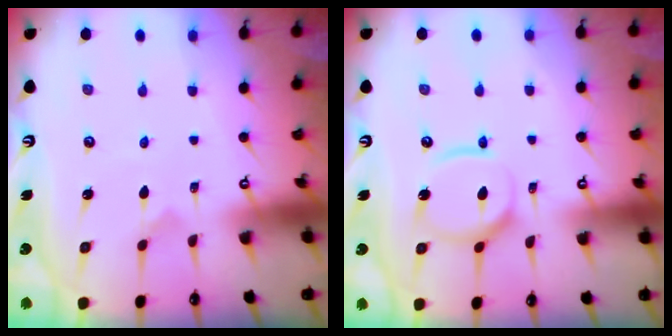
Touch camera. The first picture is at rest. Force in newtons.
{"total": 12.4, "press": 12.3, "slide": 1.5}